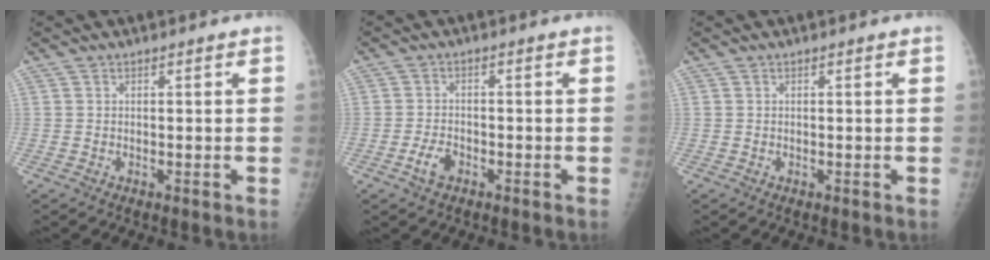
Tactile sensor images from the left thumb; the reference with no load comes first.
{"total": 3.4, "force": [-1.8, 2.1, 2.0], "torque": [-0.037, 0.010, -0.031]}
{"total": 0.0}